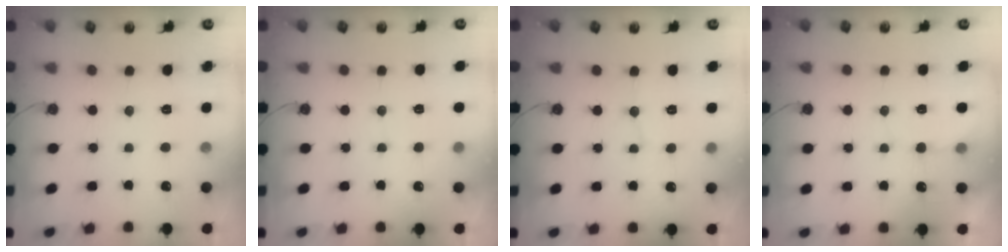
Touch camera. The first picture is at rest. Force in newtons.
{"total": 2.2, "press": 2.1, "slide": 0.8}
{"total": 3.9, "press": 3.9, "slide": 0.5}
{"total": 2.8, "press": 2.8, "slide": 0.3}